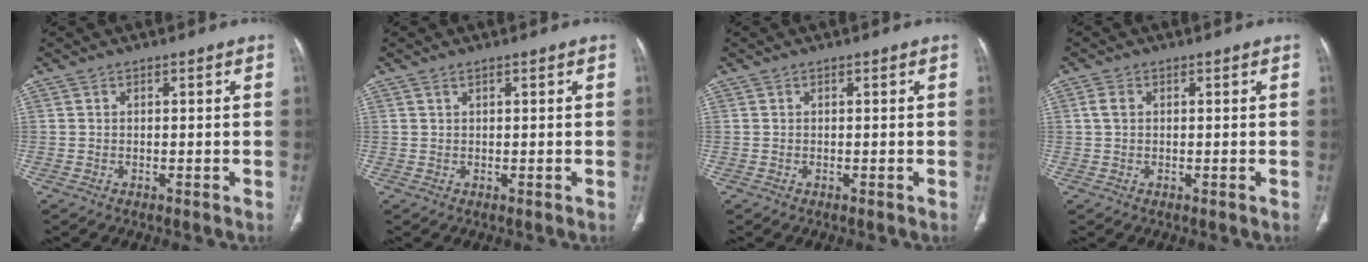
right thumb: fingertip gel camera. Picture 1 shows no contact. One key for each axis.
{"total": 0.6, "fx": 0.5, "fy": 0.2, "fz": 0.4, "tx": -0.009, "ty": 0.000, "tz": 0.010}
{"total": 0.0}
{"total": 1.6, "fx": 0.2, "fy": 1.0, "fz": 1.2, "tx": -0.032, "ty": 0.002, "tz": 0.003}